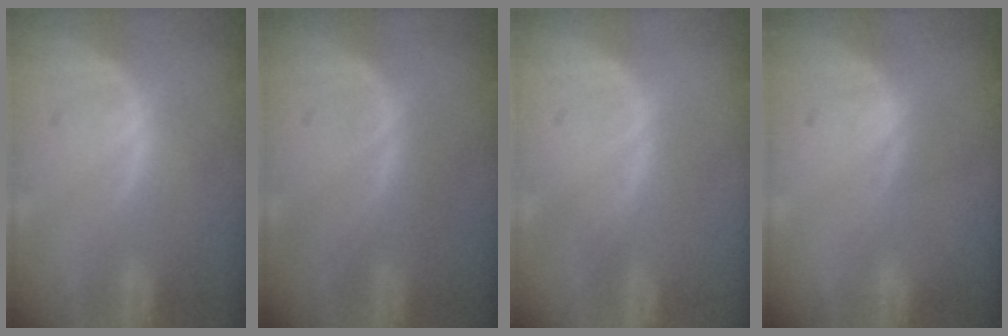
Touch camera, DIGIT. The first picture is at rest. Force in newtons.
{"total": 0.0}
{"total": 0.0}
{"total": 0.0}